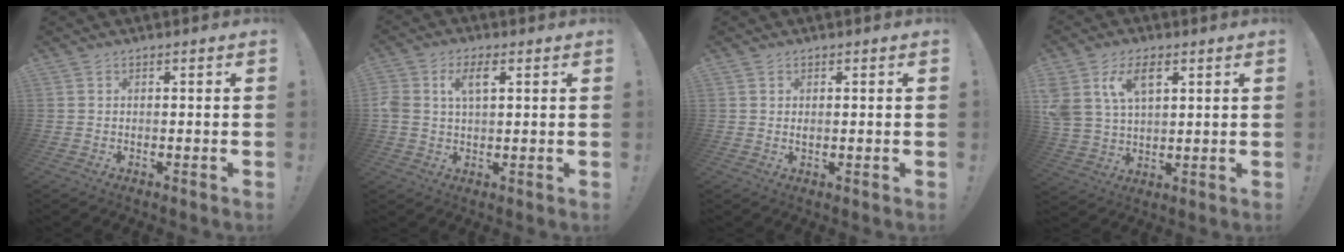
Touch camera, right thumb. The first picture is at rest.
{"total": 5.9, "force": [2.0, 3.3, 4.5], "torque": [-0.082, 0.007, 0.034]}
{"total": 0.7, "force": [0.3, 0.5, 0.4], "torque": [-0.001, -0.002, 0.004]}
{"total": 10.7, "force": [5.2, 6.7, 6.6], "torque": [-0.145, -0.010, 0.100]}